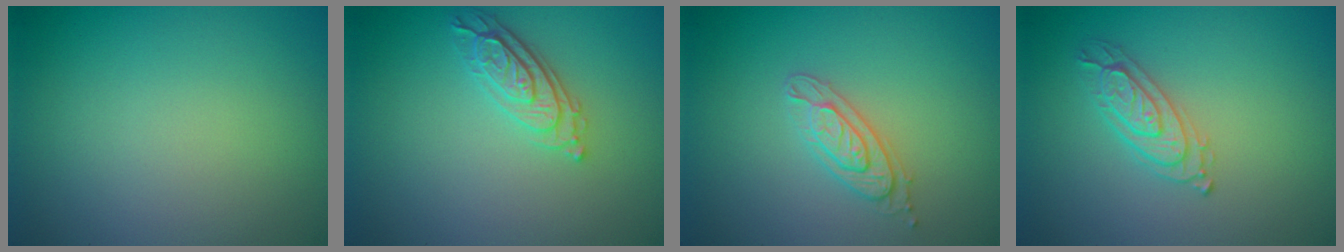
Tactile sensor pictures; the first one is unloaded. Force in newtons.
{"total": 2.9, "press": 2.7, "slide": 1.0}
{"total": 2.2, "press": 2.1, "slide": 0.5}
{"total": 2.4, "press": 2.4, "slide": 0.3}